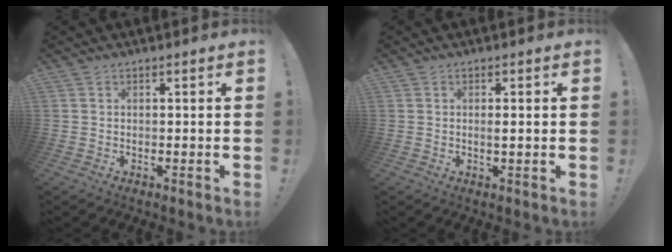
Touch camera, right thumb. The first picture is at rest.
{"total": 1.8, "force": [0.2, 0.2, 1.8], "torque": [-0.019, -0.007, -0.002]}